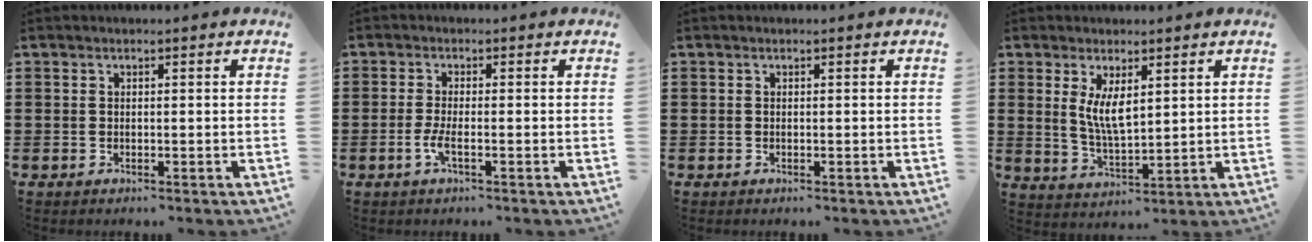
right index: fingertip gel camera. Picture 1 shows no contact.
{"total": 2.9, "force": [-1.1, 0.4, 2.6], "torque": [-0.066, -0.011, -0.026]}
{"total": 0.0}
{"total": 5.3, "force": [1.7, 2.0, 4.6], "torque": [-0.094, 0.001, 0.031]}